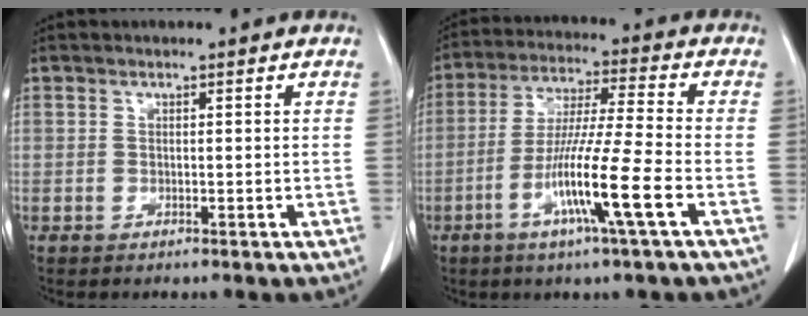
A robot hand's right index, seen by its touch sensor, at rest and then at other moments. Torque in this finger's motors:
{"motor_torque": [1.37, -0.76, 0.80, 0.21]}